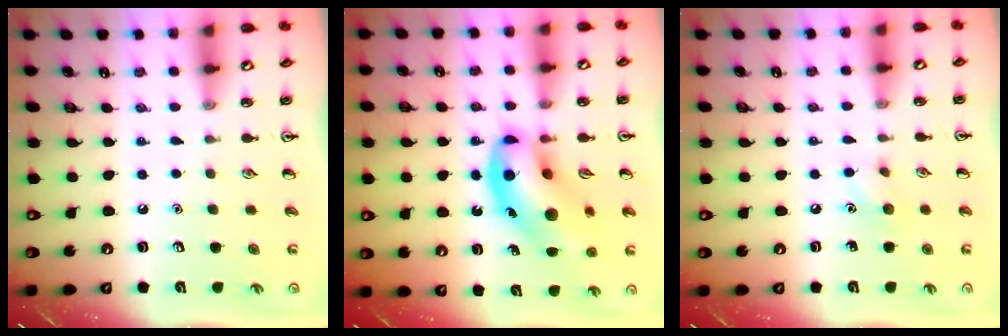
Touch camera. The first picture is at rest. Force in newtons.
{"total": 15.6, "press": 15.2, "slide": 3.5}
{"total": 5.7, "press": 5.4, "slide": 1.9}